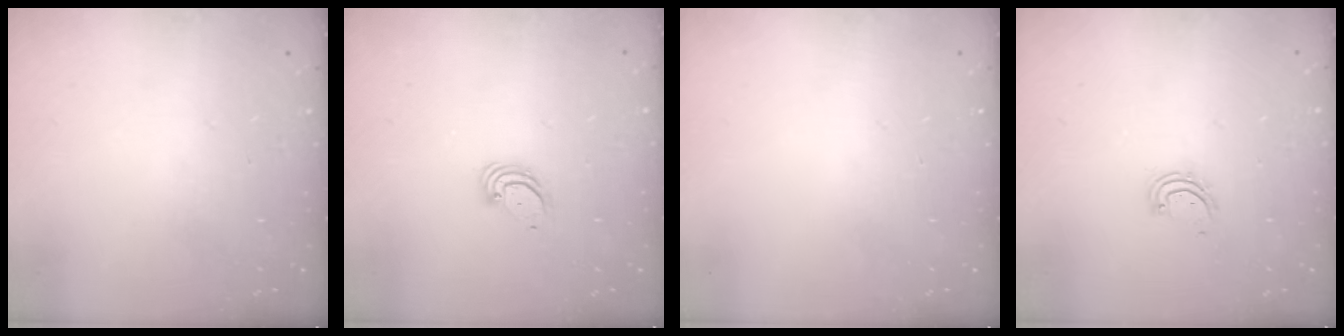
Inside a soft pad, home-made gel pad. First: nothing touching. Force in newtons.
{"total": 3.9, "press": 3.9, "slide": 0.2}
{"total": 0.0}
{"total": 3.7, "press": 3.6, "slide": 0.5}